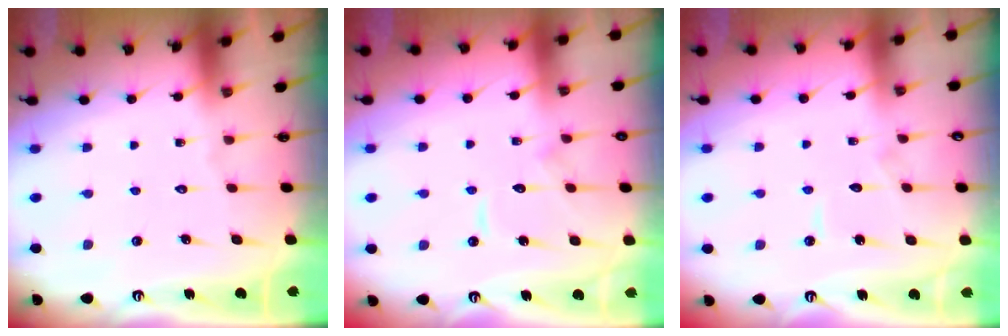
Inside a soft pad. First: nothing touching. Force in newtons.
{"total": 8.5, "press": 8.4, "slide": 0.8}
{"total": 3.8, "press": 3.8, "slide": 0.3}